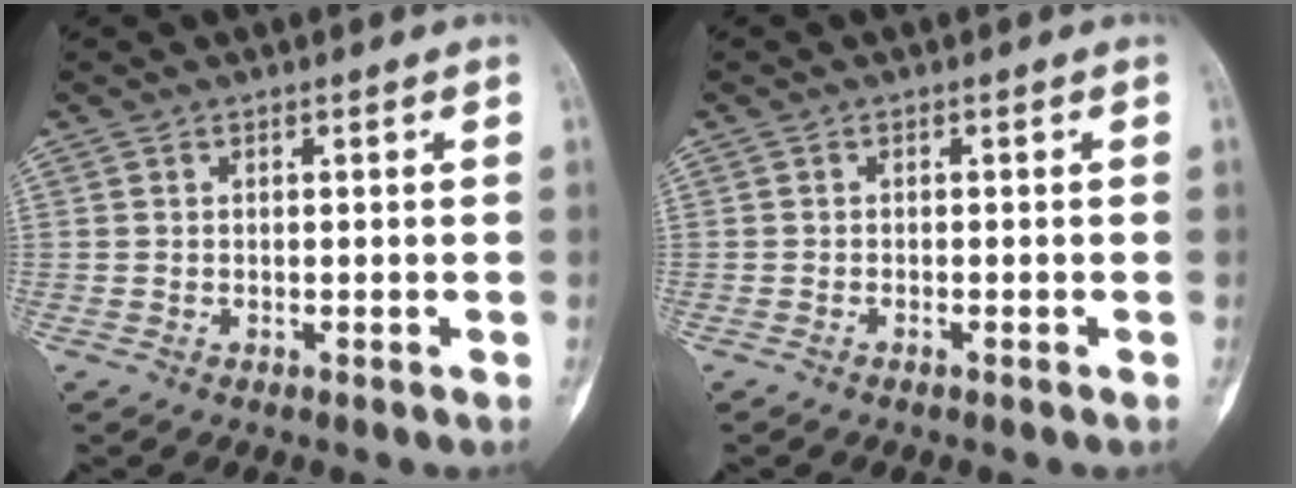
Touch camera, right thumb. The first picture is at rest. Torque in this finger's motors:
{"motor_torque": [-0.36, -0.04, -0.38, 0.25, -0.13]}